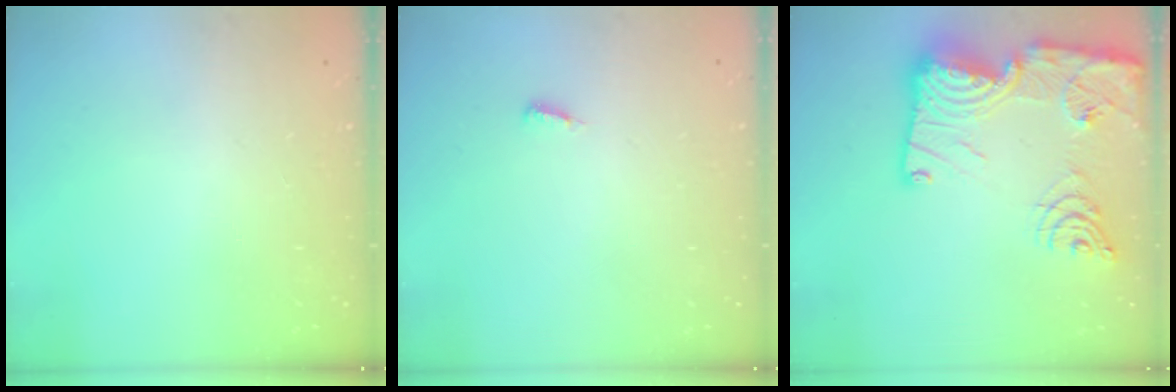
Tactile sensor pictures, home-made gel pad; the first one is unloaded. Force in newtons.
{"total": 3.8, "press": 3.8, "slide": 0.4}
{"total": 25.2, "press": 25.1, "slide": 2.6}